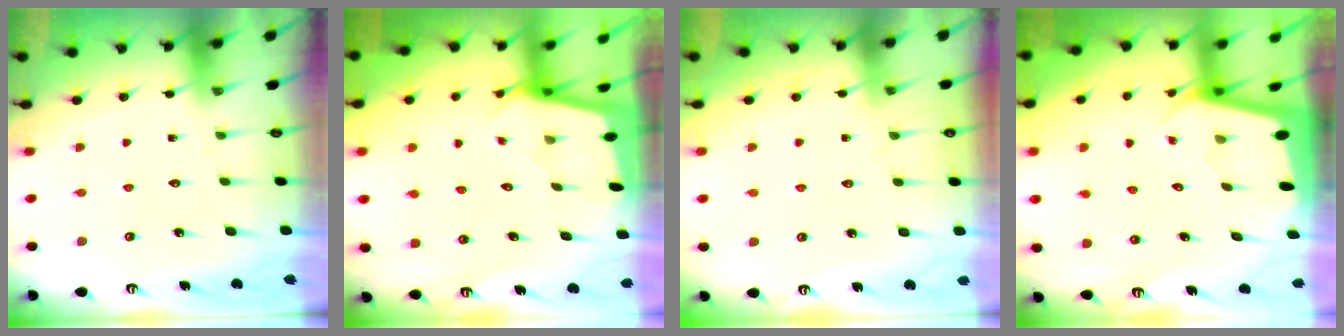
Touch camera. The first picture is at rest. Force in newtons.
{"total": 1.6, "press": 1.6, "slide": 0.2}
{"total": 2.8, "press": 2.7, "slide": 0.4}
{"total": 2.2, "press": 2.2, "slide": 0.2}